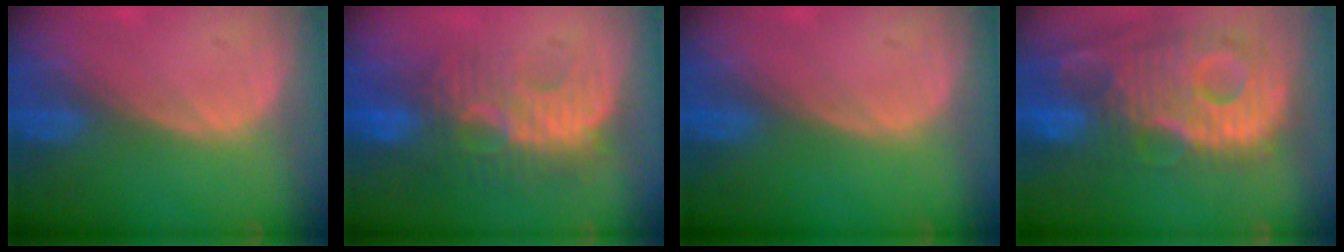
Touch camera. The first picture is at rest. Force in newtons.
{"total": 8.9, "press": 8.8, "slide": 1.6}
{"total": 0.0}
{"total": 13.7, "press": 11.8, "slide": 6.8}